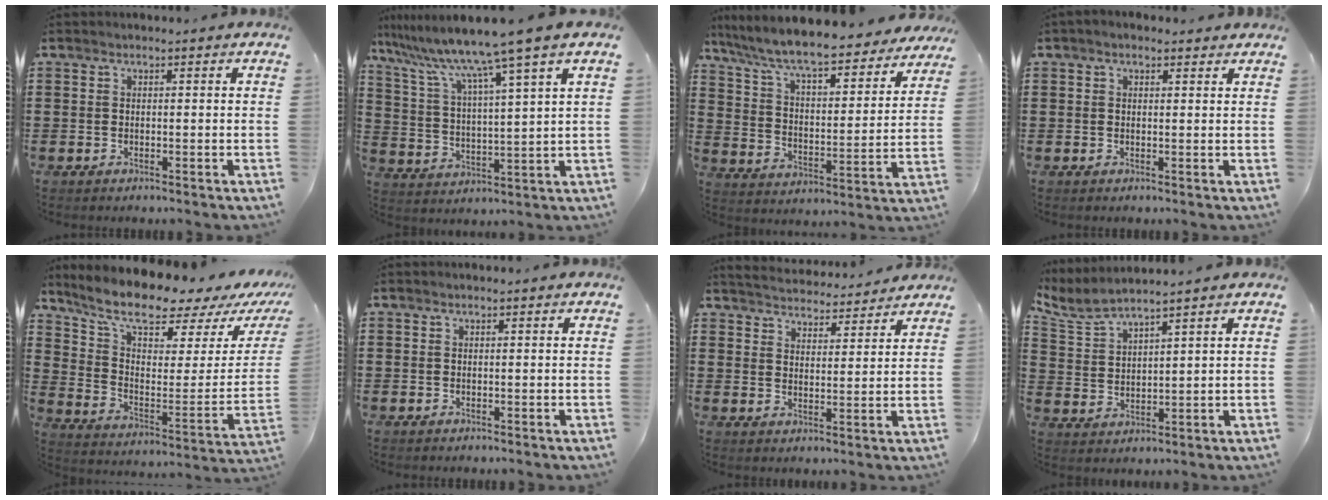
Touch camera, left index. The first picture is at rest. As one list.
[{"total": 9.6, "force": [7.8, -1.4, 5.5], "torque": [-0.137, -0.050, 0.121]}, {"total": 8.1, "force": [7.3, 0.4, 3.4], "torque": [-0.099, -0.053, 0.121]}, {"total": 1.3, "force": [1.0, 0.7, 0.6], "torque": [-0.014, 0.006, 0.019]}, {"total": 9.1, "force": [7.8, 1.9, 4.3], "torque": [-0.109, -0.063, 0.130]}, {"total": 0.0}, {"total": 4.1, "force": [4.1, 0.0, -0.1], "torque": [-0.018, -0.027, 0.070]}, {"total": 4.8, "force": [4.4, 0.7, 1.8], "torque": [-0.055, -0.017, 0.078]}]